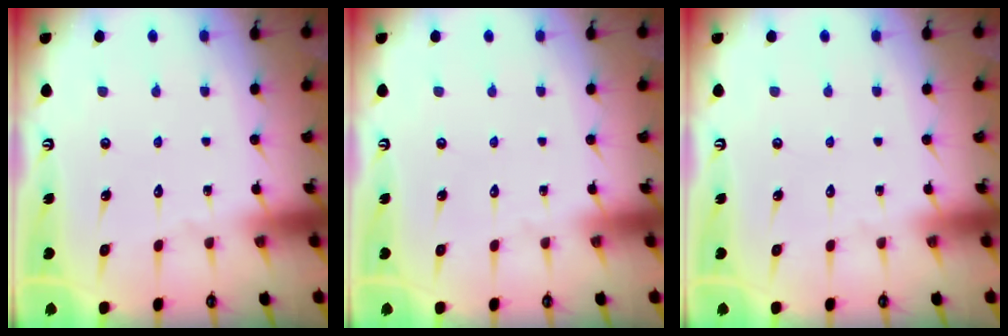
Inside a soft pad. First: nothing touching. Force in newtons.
{"total": 0.0}
{"total": 0.0}